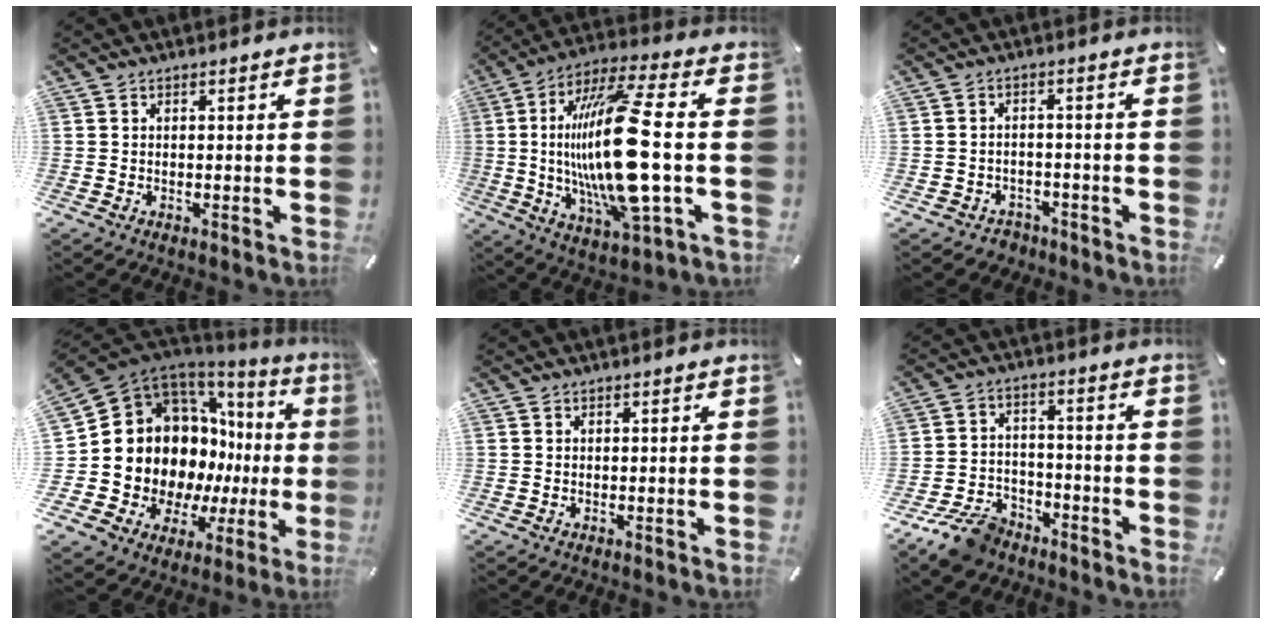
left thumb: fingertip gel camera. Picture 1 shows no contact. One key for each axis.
{"total": 25.4, "fx": -0.3, "fy": 6.4, "fz": 24.5, "tx": -0.506, "ty": -0.020, "tz": -0.016}
{"total": 3.1, "fx": -2.1, "fy": 2.3, "fz": 0.3, "tx": -0.006, "ty": 0.011, "tz": -0.043}
{"total": 17.4, "fx": 1.7, "fy": 14.2, "fz": 9.9, "tx": -0.150, "ty": -0.070, "tz": 0.070}
{"total": 0.0}
{"total": 10.2, "fx": -7.4, "fy": 5.6, "fz": 4.2, "tx": -0.076, "ty": 0.046, "tz": -0.135}